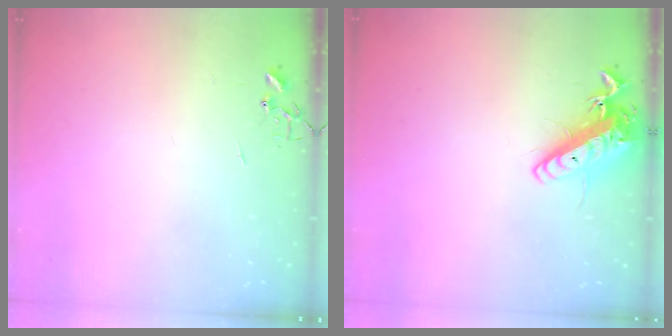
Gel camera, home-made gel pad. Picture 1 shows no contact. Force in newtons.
{"total": 15.0, "press": 14.7, "slide": 2.8}